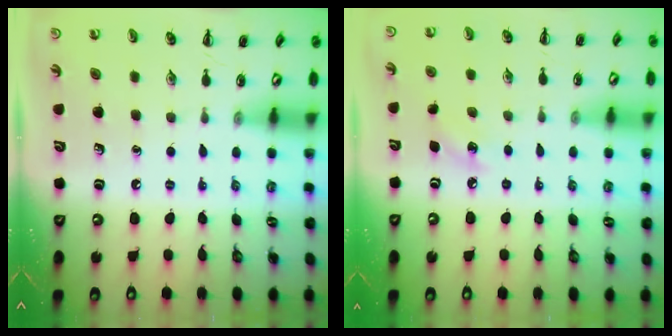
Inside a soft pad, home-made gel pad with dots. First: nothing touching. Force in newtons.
{"total": 5.6, "press": 5.4, "slide": 1.6}